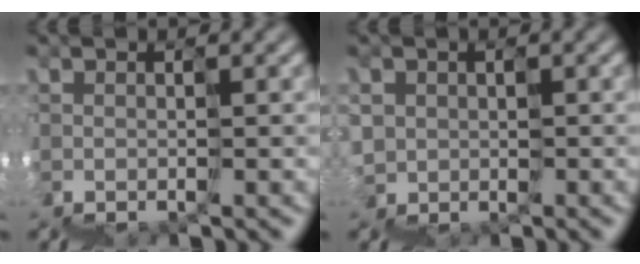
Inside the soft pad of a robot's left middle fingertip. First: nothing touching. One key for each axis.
{"total": 2.9, "fx": 1.4, "fy": 1.3, "fz": -2.2, "tx": 0.034, "ty": 0.022, "tz": 0.021}